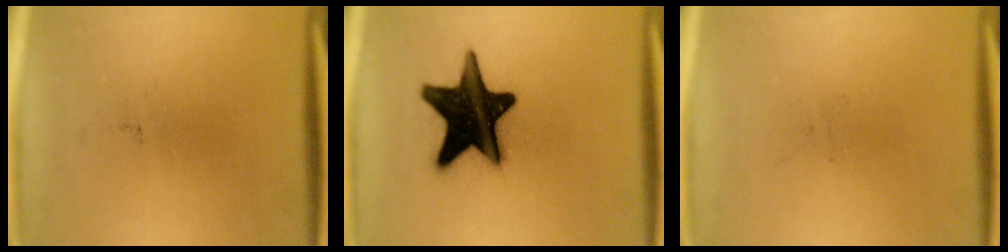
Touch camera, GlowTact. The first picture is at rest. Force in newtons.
{"total": 19.8}
{"total": 0.0}